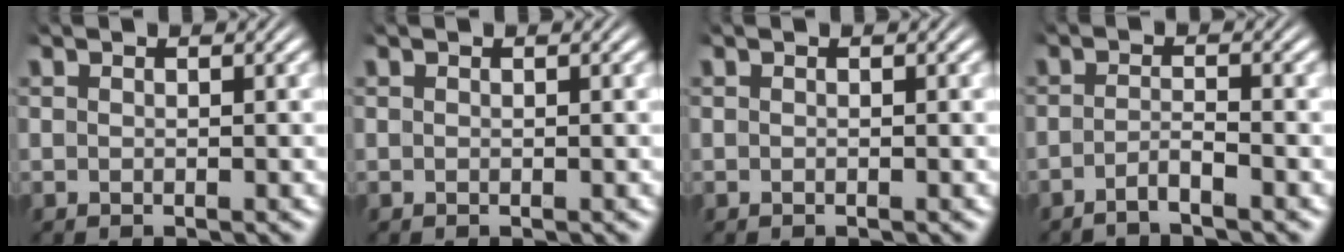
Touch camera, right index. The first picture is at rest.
{"total": 0.0}
{"total": 0.0}
{"total": 2.3, "force": [-2.1, 0.1, 0.9], "torque": [-0.022, -0.008, -0.039]}